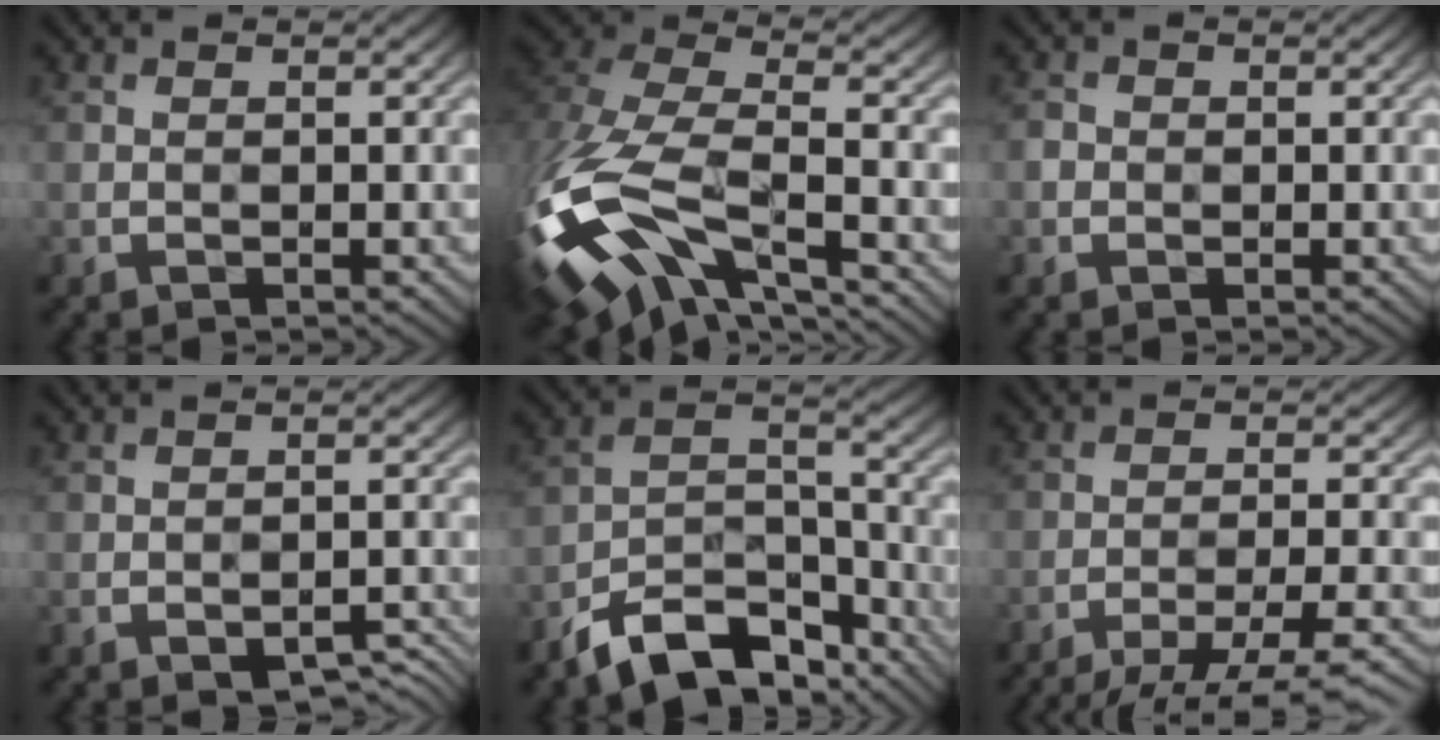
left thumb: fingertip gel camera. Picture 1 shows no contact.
{"total": 17.7, "force": [-7.2, 9.0, 13.4], "torque": [-0.353, -0.034, -0.111]}
{"total": 0.9, "force": [-0.4, 0.8, 0.0], "torque": [-0.002, -0.002, -0.006]}
{"total": 4.4, "force": [-3.1, 1.9, 2.5], "torque": [-0.040, 0.007, -0.031]}
{"total": 12.0, "force": [-9.1, 4.8, 6.1], "torque": [-0.106, -0.003, -0.171]}
{"total": 9.9, "force": [-8.1, 1.7, 5.3], "torque": [-0.091, -0.007, -0.108]}